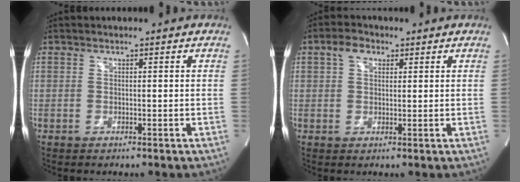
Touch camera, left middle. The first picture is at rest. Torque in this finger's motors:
{"motor_torque": [0.20, 0.00, 0.04, 0.04]}